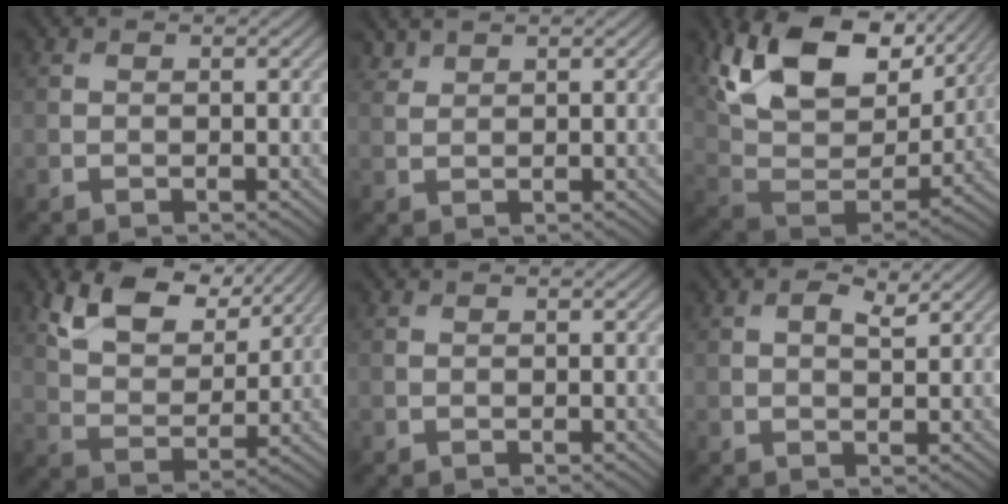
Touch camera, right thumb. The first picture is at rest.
{"total": 1.5, "force": [1.4, 0.3, 0.3], "torque": [-0.013, 0.002, 0.036]}
{"total": 16.7, "force": [9.1, 9.2, 10.6], "torque": [-0.228, 0.011, 0.157]}
{"total": 10.3, "force": [6.1, 5.4, 6.3], "torque": [-0.142, 0.001, 0.109]}
{"total": 0.0}
{"total": 2.3, "force": [1.1, 0.9, 1.7], "torque": [-0.032, 0.000, 0.019]}